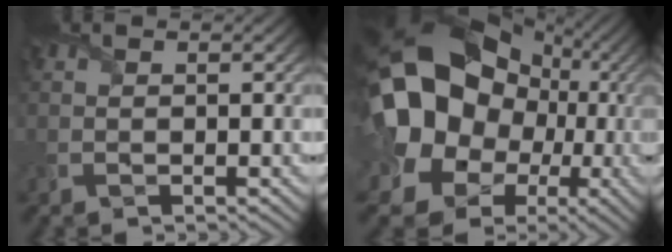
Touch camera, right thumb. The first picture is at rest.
{"total": 22.6, "force": [3.8, 18.6, 12.2], "torque": [-0.287, -0.015, 0.073]}